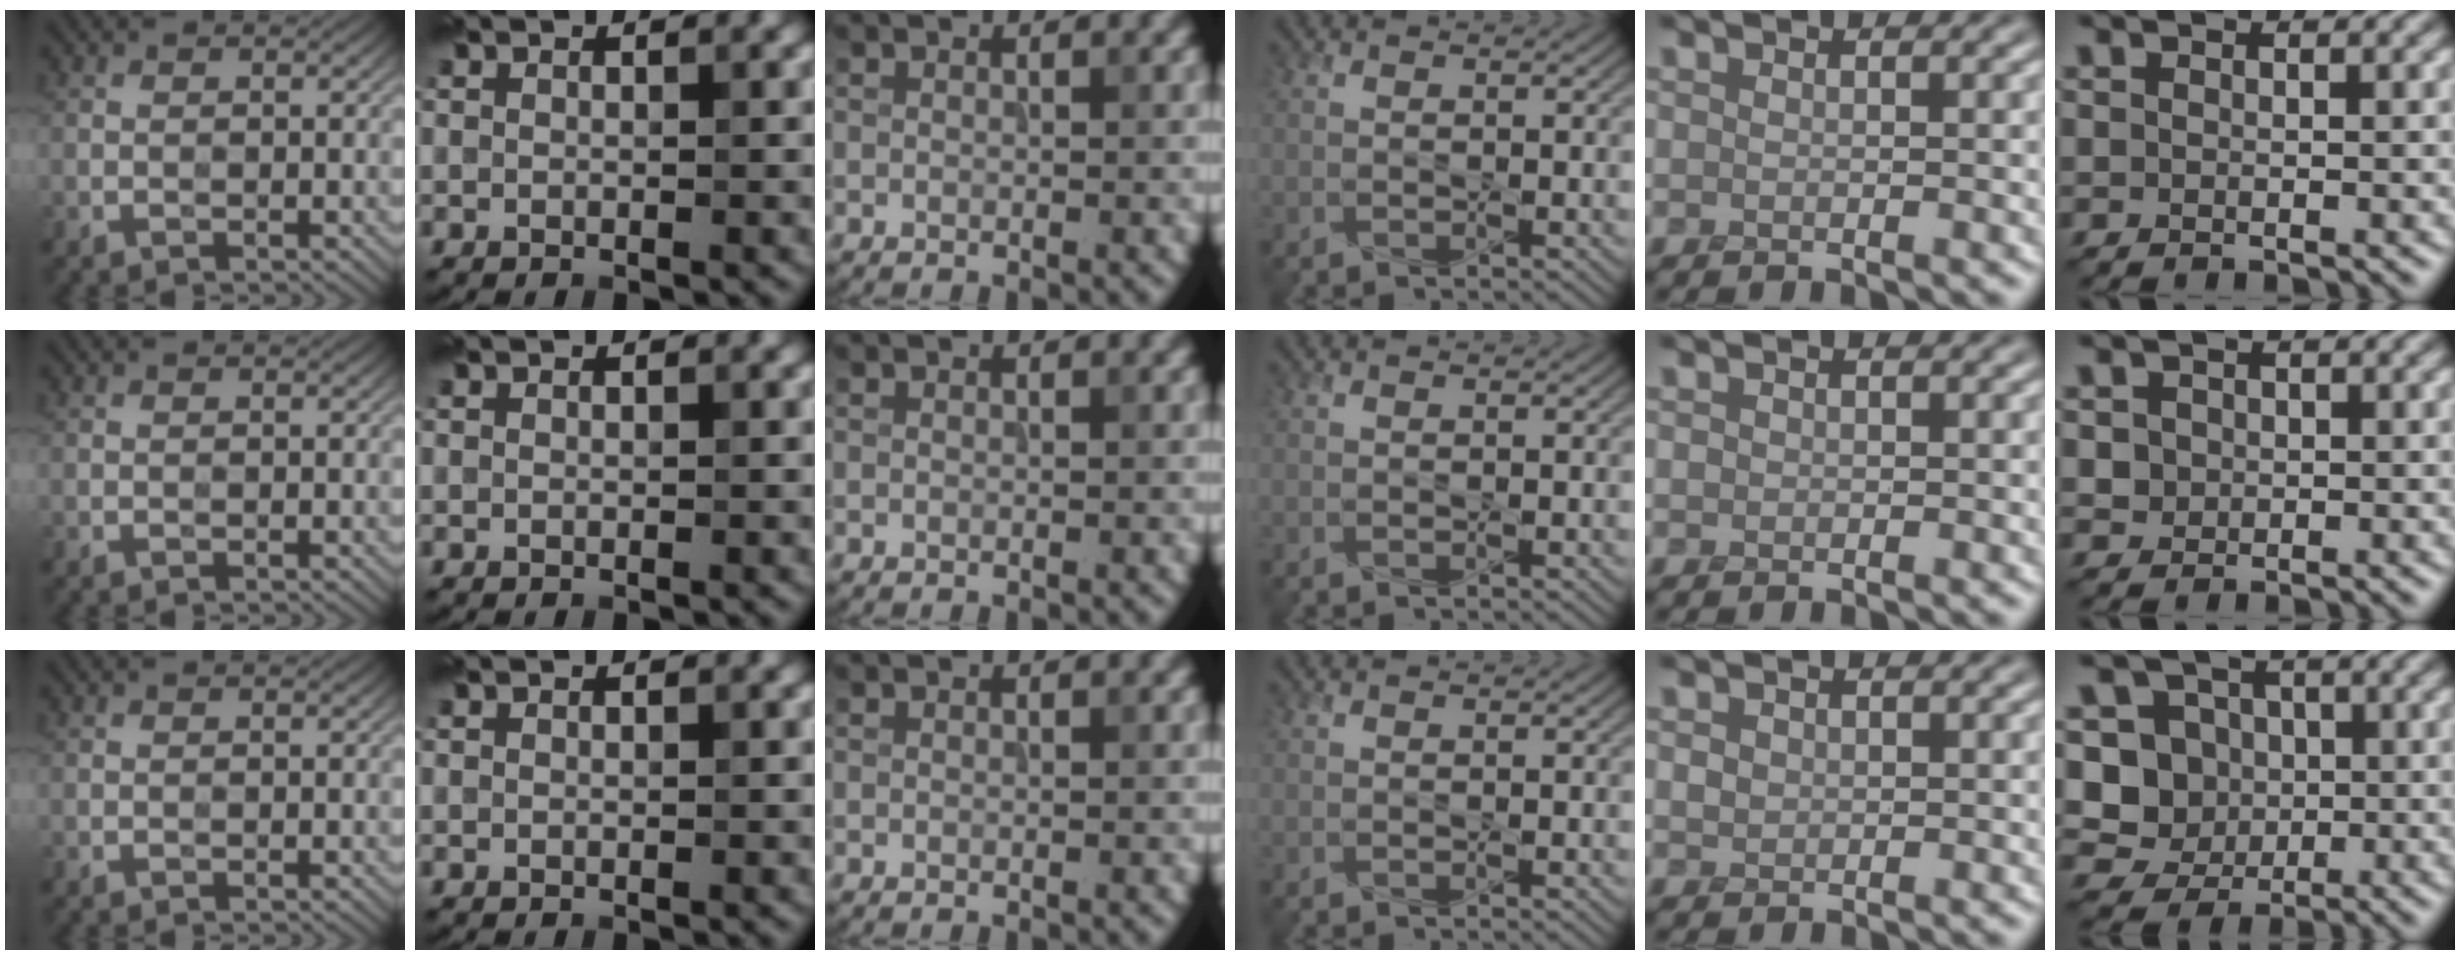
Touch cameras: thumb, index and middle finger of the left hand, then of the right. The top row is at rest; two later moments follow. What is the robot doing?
{"motion": "press", "object": "stapler"}